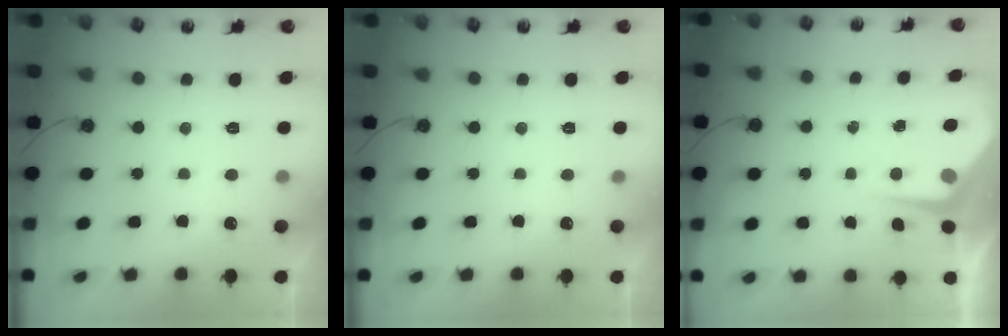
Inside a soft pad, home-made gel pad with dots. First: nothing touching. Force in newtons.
{"total": 0.0}
{"total": 5.4, "press": 5.3, "slide": 0.6}